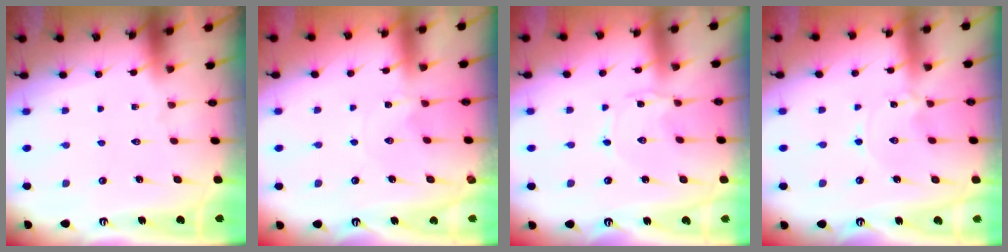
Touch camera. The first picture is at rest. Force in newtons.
{"total": 0.0}
{"total": 1.3, "press": 1.3, "slide": 0.2}
{"total": 0.0}